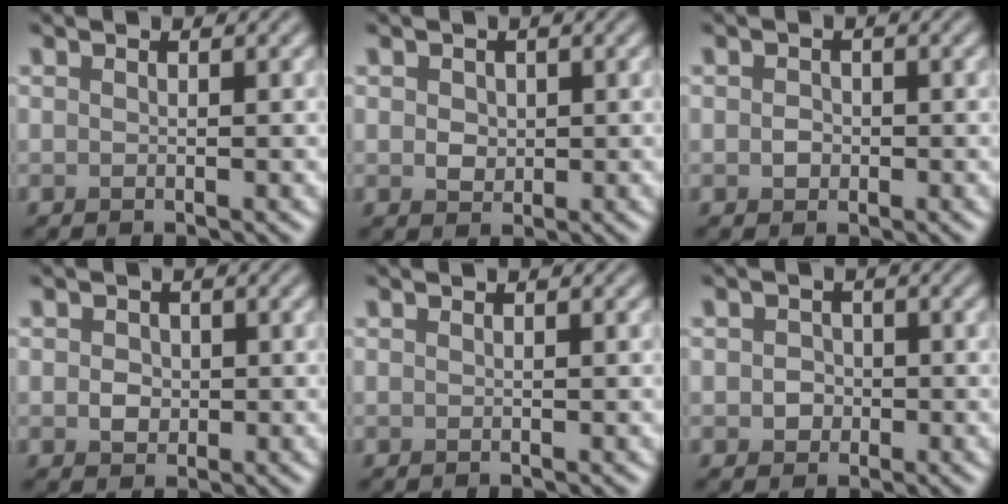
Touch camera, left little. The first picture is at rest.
{"total": 1.5, "force": [0.3, 1.3, 0.8], "torque": [-0.014, -0.003, 0.004]}
{"total": 1.2, "force": [-0.2, 1.0, 0.6], "torque": [-0.010, -0.003, -0.006]}
{"total": 1.7, "force": [0.0, 1.5, 0.8], "torque": [-0.012, -0.003, -0.002]}
{"total": 0.0}
{"total": 1.6, "force": [-0.2, 1.5, 0.6], "torque": [-0.007, -0.002, -0.007]}